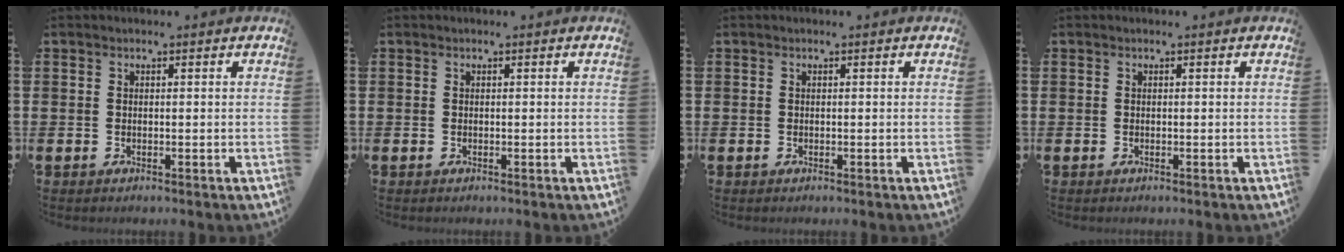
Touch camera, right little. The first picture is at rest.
{"total": 0.0}
{"total": 0.0}
{"total": 0.0}